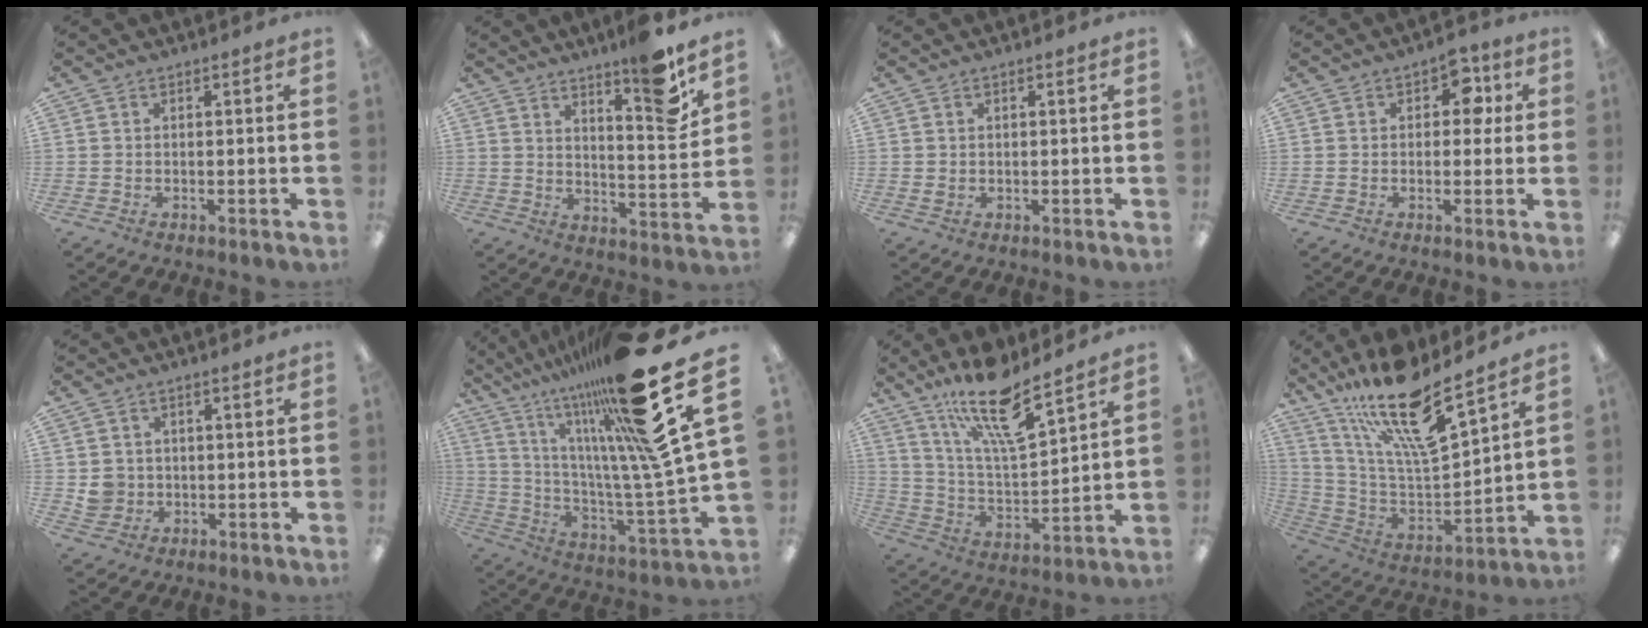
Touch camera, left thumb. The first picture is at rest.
{"total": 11.8, "force": [9.0, 1.5, 7.5], "torque": [-0.091, -0.068, 0.141]}
{"total": 0.8, "force": [0.3, 0.5, 0.5], "torque": [-0.011, 0.004, 0.004]}
{"total": 5.9, "force": [1.9, 3.9, 4.1], "torque": [-0.045, 0.000, 0.025]}
{"total": 4.1, "force": [0.3, 4.0, 0.9], "torque": [-0.008, 0.003, 0.006]}
{"total": 29.1, "force": [16.6, 6.7, 22.9], "torque": [-0.336, -0.106, 0.271]}
{"total": 17.1, "force": [12.8, 4.2, 10.5], "torque": [-0.186, -0.075, 0.213]}
{"total": 19.2, "force": [14.8, 4.0, 11.6], "torque": [-0.211, -0.112, 0.249]}